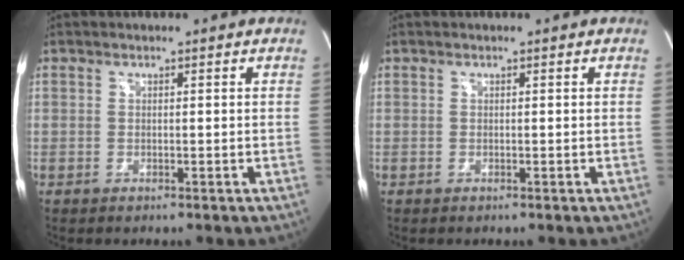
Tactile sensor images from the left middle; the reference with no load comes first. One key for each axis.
{"total": 0.0}